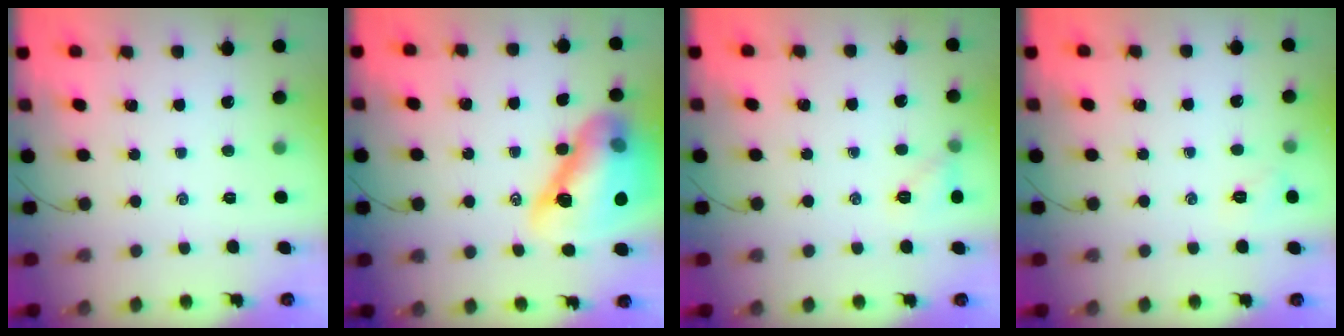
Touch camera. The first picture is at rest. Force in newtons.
{"total": 19.3, "press": 18.5, "slide": 5.4}
{"total": 6.0, "press": 5.7, "slide": 1.7}
{"total": 5.2, "press": 5.0, "slide": 1.4}